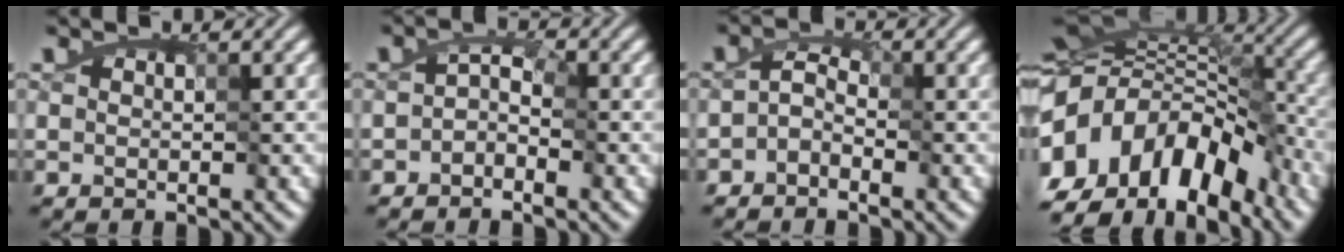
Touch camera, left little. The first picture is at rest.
{"total": 2.0, "force": [-1.8, 0.8, 0.4], "torque": [-0.003, 0.000, -0.030]}
{"total": 2.4, "force": [-2.1, 1.0, 0.5], "torque": [0.003, 0.001, -0.041]}
{"total": 16.8, "force": [-9.5, 9.6, 10.0], "torque": [-0.207, 0.004, -0.166]}